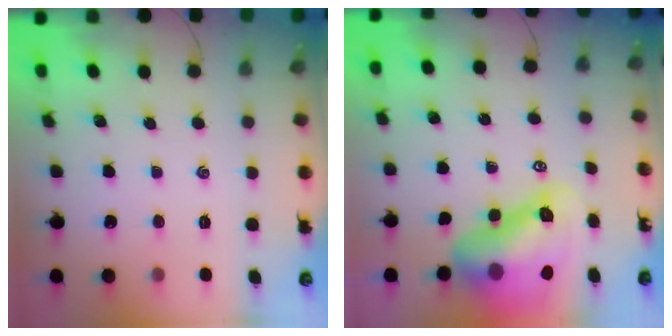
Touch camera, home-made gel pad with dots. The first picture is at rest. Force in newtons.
{"total": 13.3, "press": 12.8, "slide": 3.8}